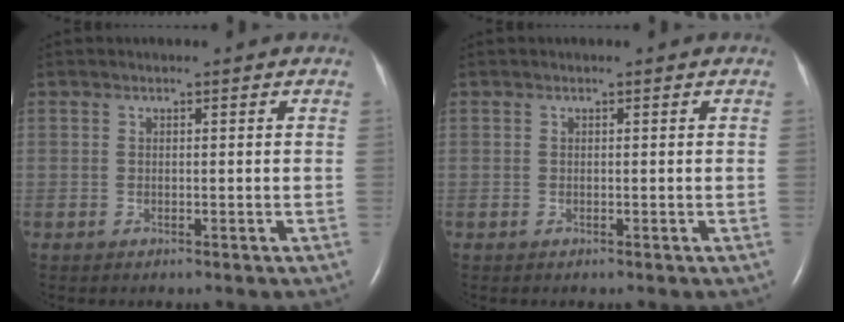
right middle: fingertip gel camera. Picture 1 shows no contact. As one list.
[{"total": 0.0}]